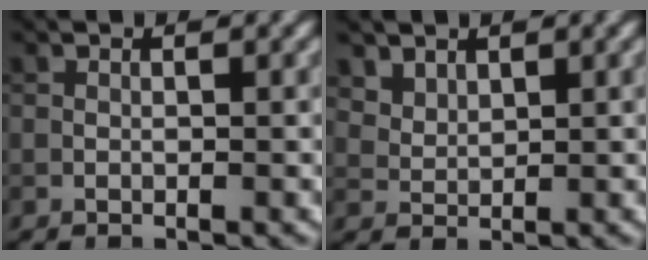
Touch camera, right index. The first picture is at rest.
{"total": 2.6, "force": [2.0, 1.6, 0.8], "torque": [-0.030, -0.011, 0.059]}